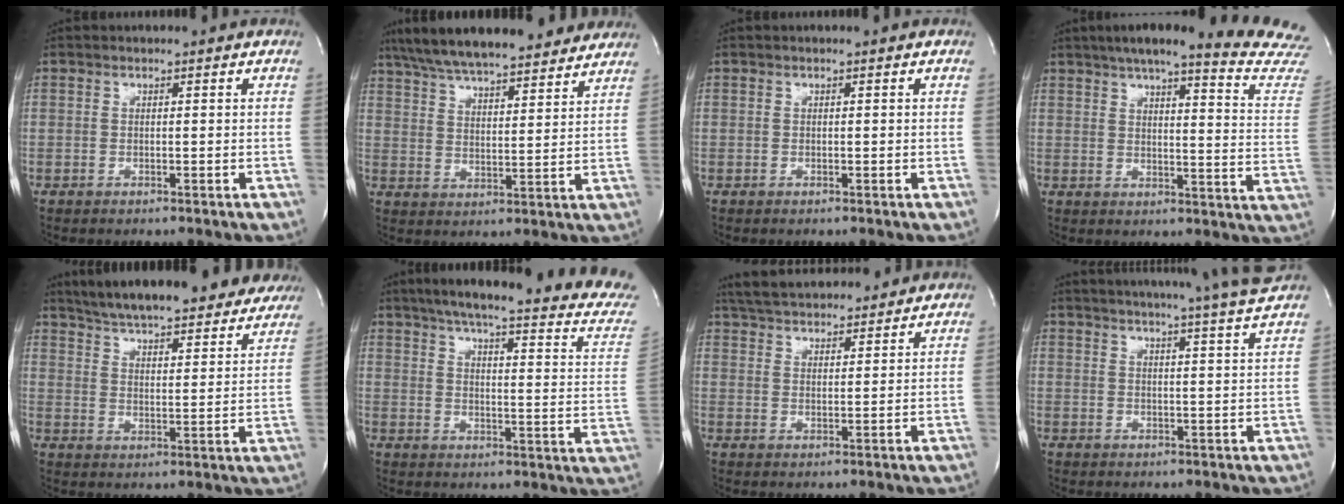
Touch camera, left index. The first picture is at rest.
{"total": 21.4, "force": [18.2, 4.3, 10.2], "torque": [-0.174, 0.038, 0.264]}
{"total": 0.0}
{"total": 24.3, "force": [22.0, 0.3, 10.4], "torque": [-0.143, -0.084, 0.255]}
{"total": 27.3, "force": [24.4, 5.5, 11.1], "torque": [-0.178, -0.022, 0.314]}
{"total": 26.8, "force": [23.0, 1.9, 13.6], "torque": [-0.196, -0.055, 0.274]}
{"total": 14.7, "force": [13.6, 2.8, 4.9], "torque": [-0.083, 0.035, 0.207]}
{"total": 17.2, "force": [15.5, -2.0, 7.0], "torque": [-0.120, -0.038, 0.198]}